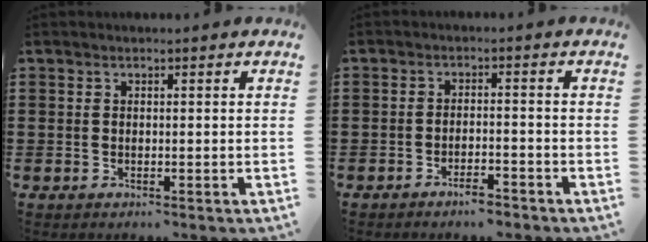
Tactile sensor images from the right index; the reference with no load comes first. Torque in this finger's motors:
{"motor_torque": [0.75, -0.44, 0.24, 0.00]}